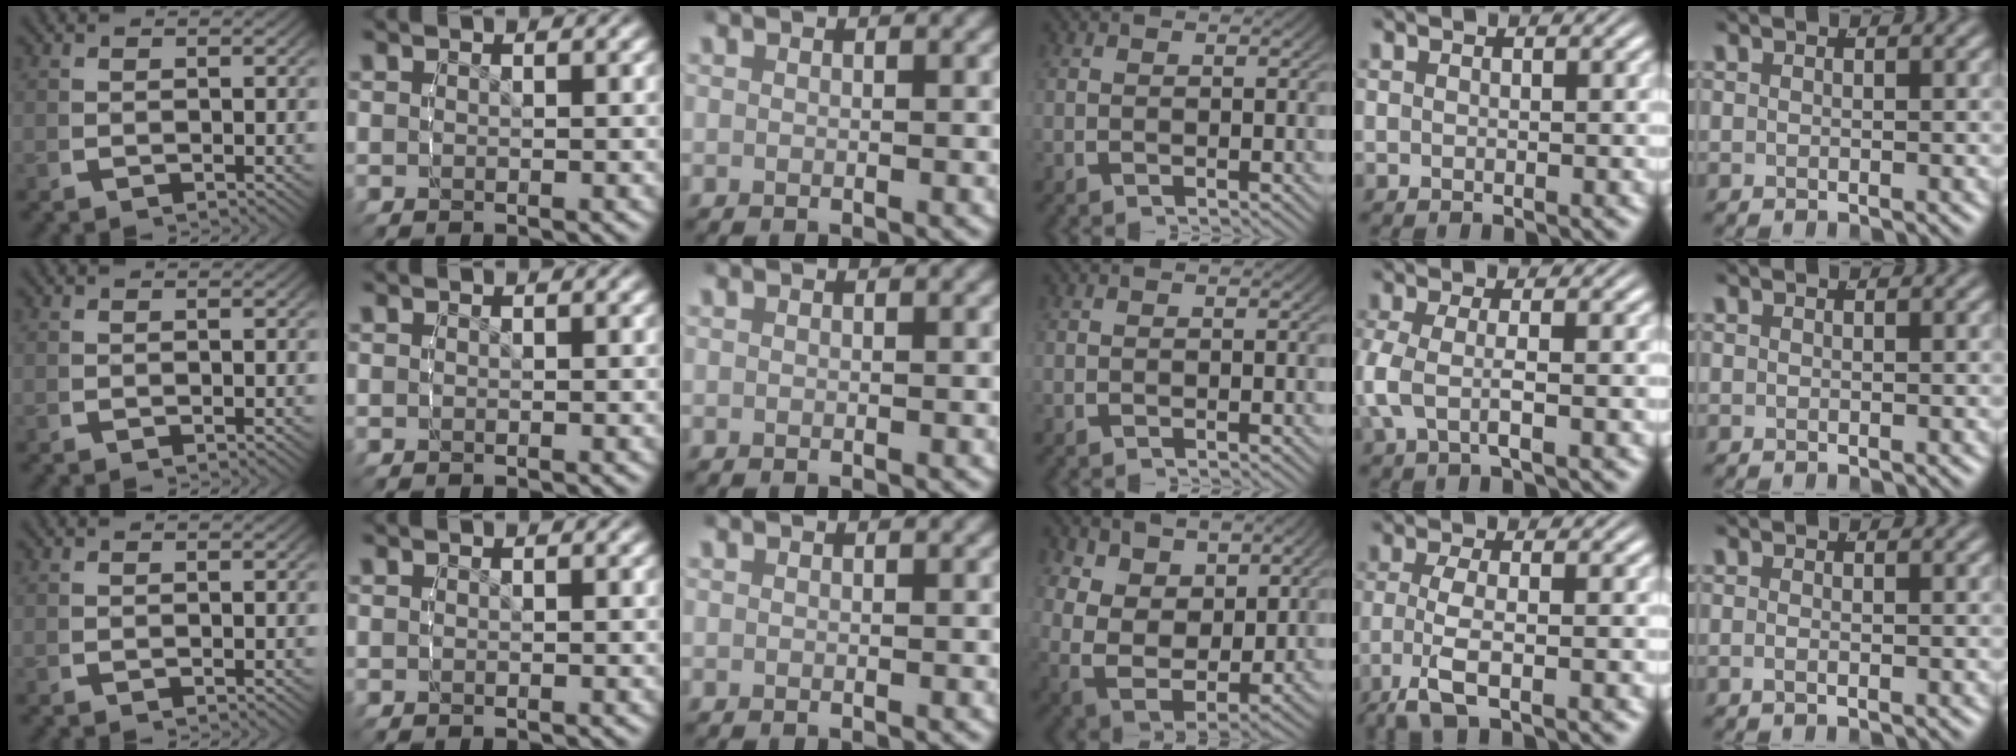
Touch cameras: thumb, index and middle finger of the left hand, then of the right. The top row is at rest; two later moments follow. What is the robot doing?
{"motion": "lift_and_place", "object": "sponge"}